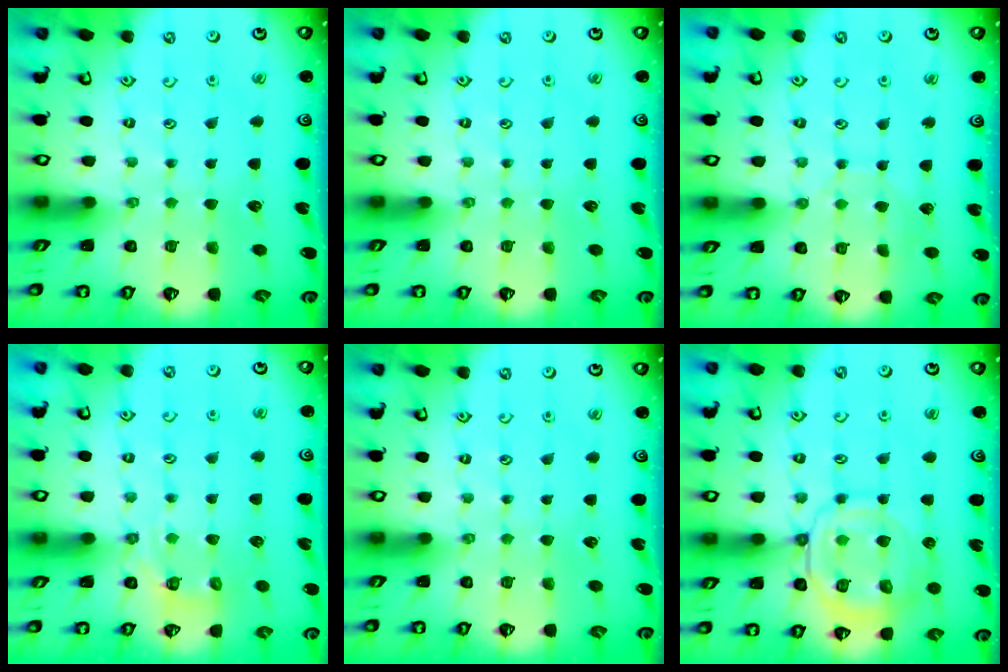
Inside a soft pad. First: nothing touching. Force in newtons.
{"total": 0.0}
{"total": 3.8, "press": 3.8, "slide": 0.3}
{"total": 4.1, "press": 3.8, "slide": 1.5}
{"total": 0.0}
{"total": 12.8, "press": 12.7, "slide": 1.6}